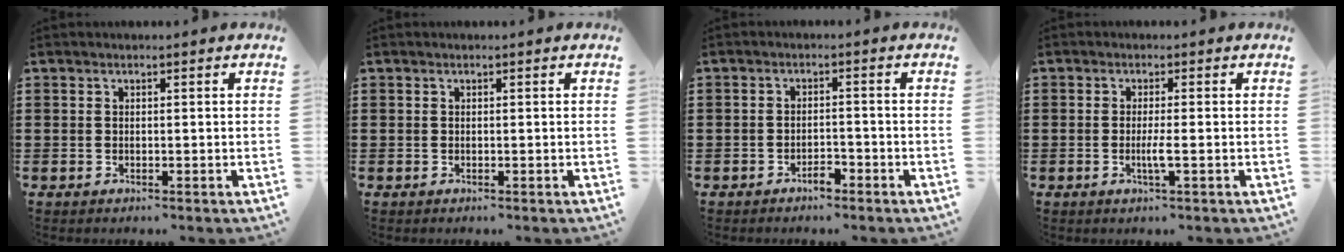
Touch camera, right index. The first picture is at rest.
{"total": 0.0}
{"total": 2.4, "force": [-1.9, 0.7, 1.2], "torque": [-0.026, 0.002, -0.038]}
{"total": 2.7, "force": [-0.6, -0.1, 2.6], "torque": [-0.052, -0.010, -0.015]}